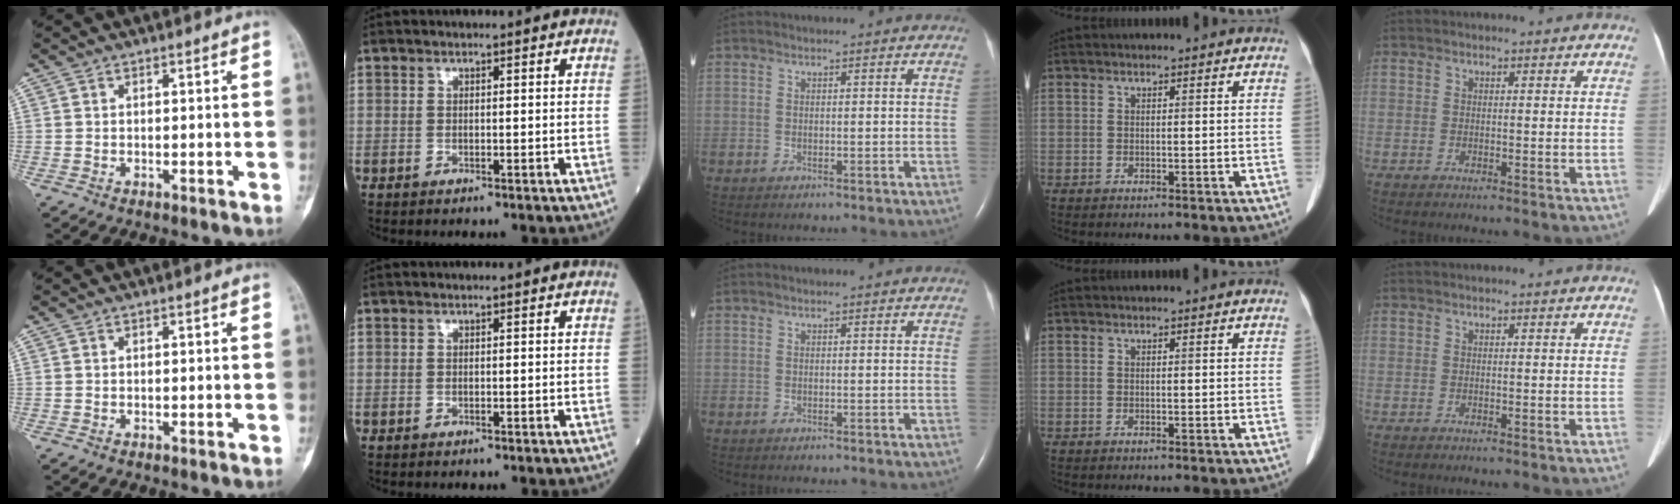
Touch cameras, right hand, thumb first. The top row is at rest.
{}